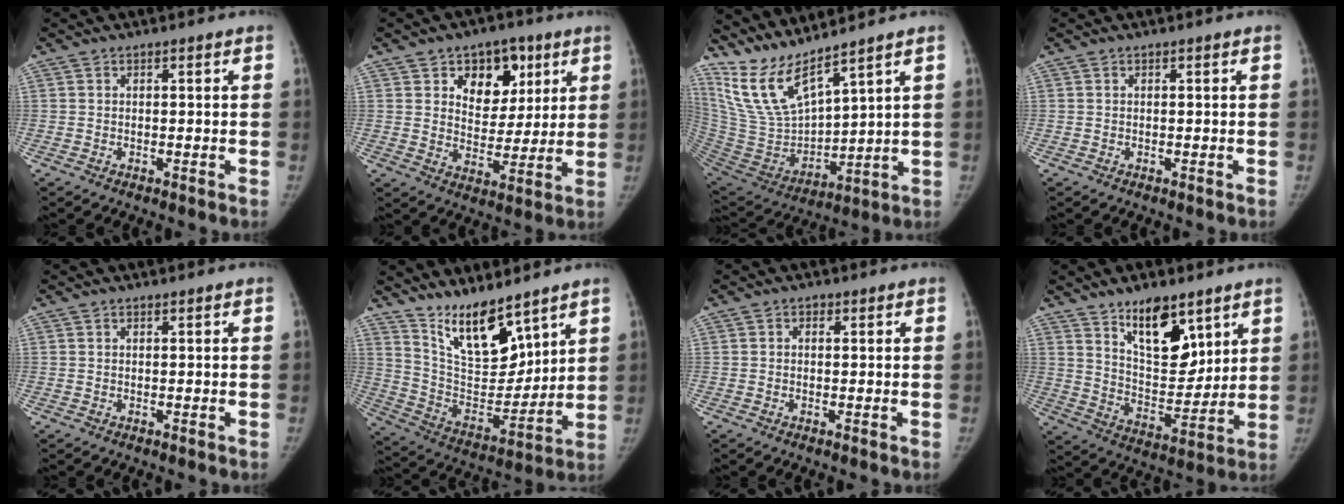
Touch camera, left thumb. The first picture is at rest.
{"total": 11.6, "force": [5.2, 8.4, 6.1], "torque": [-0.040, -0.021, 0.081]}
{"total": 13.8, "force": [11.5, 2.0, 7.2], "torque": [-0.135, -0.072, 0.253]}
{"total": 0.0}
{"total": 0.0}
{"total": 15.1, "force": [11.0, 5.7, 8.6], "torque": [-0.105, -0.079, 0.213]}
{"total": 1.0, "force": [0.2, 0.8, 0.5], "torque": [-0.002, 0.002, -0.001]}
{"total": 14.4, "force": [8.7, 7.0, 9.1], "torque": [-0.101, -0.063, 0.155]}